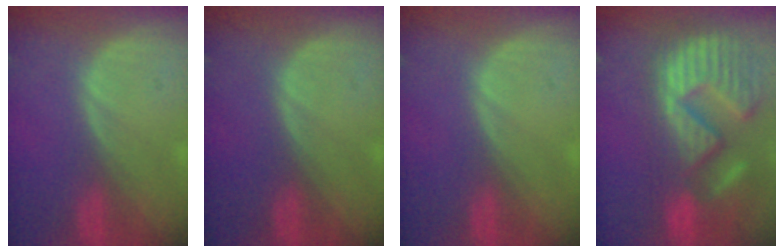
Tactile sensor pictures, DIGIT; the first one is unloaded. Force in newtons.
{"total": 0.0}
{"total": 0.0}
{"total": 15.4, "press": 12.7, "slide": 8.7}